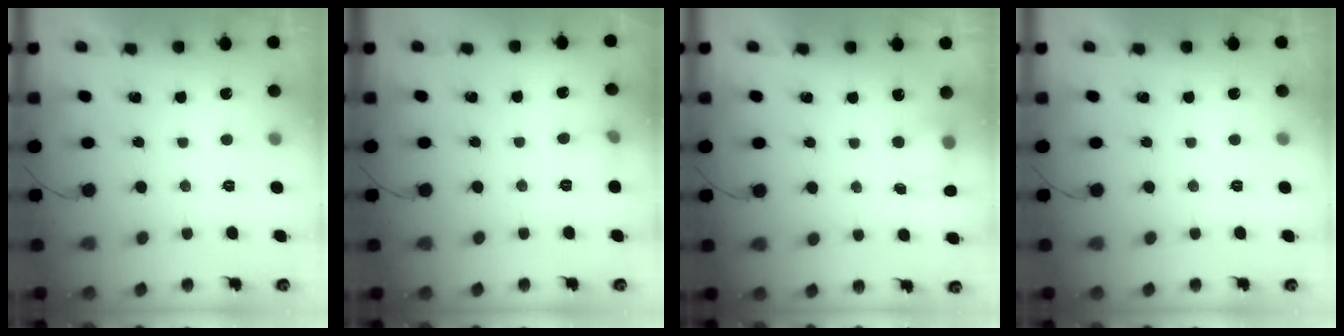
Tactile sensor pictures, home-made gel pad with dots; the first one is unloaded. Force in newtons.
{"total": 5.6, "press": 5.3, "slide": 1.9}
{"total": 4.2, "press": 4.0, "slide": 1.0}
{"total": 0.0}